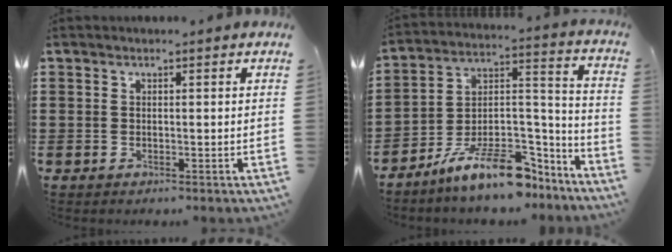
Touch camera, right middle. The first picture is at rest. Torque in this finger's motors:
{"motor_torque": [0.54, -0.01, 0.59, 0.21]}